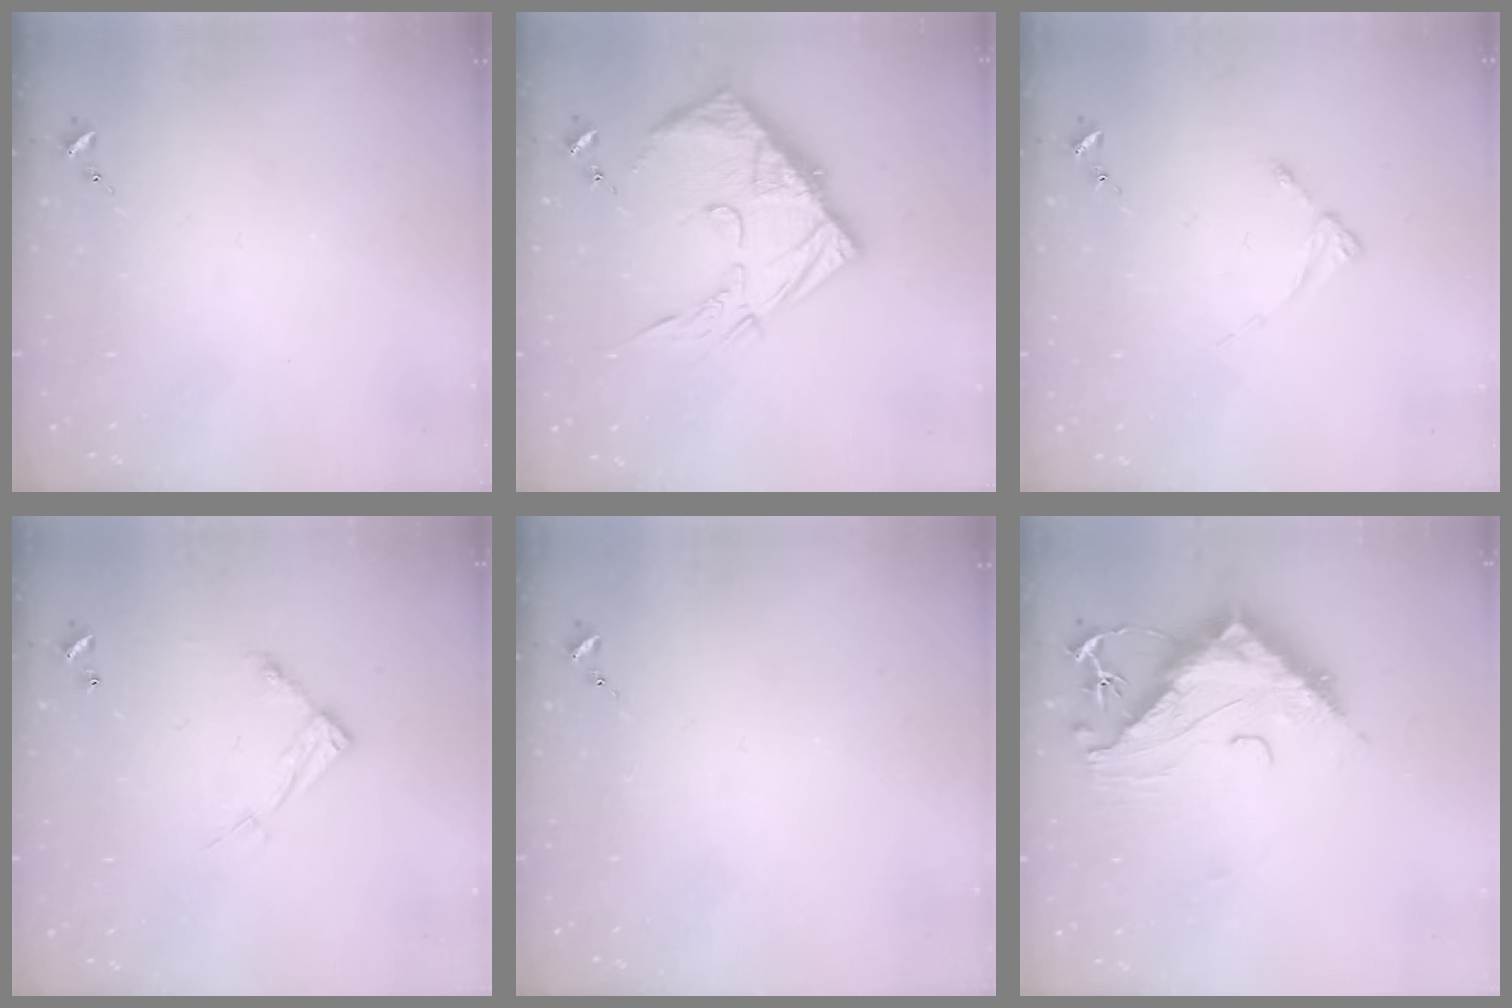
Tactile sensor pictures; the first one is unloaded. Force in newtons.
{"total": 16.8, "press": 16.7, "slide": 1.7}
{"total": 2.4, "press": 2.4, "slide": 0.3}
{"total": 10.4, "press": 10.3, "slide": 0.7}
{"total": 0.0}
{"total": 14.6, "press": 14.5, "slide": 1.5}